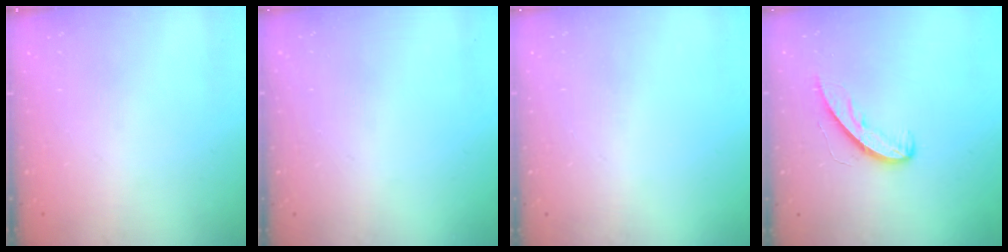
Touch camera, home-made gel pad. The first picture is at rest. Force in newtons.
{"total": 0.0}
{"total": 0.0}
{"total": 6.7, "press": 6.7, "slide": 0.5}